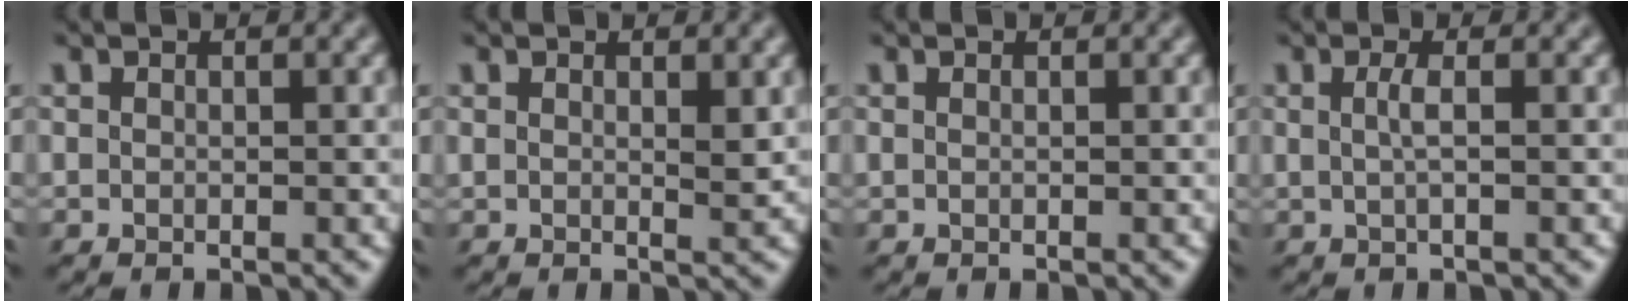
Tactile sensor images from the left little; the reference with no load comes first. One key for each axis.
{"total": 1.7, "fx": 0.8, "fy": 0.7, "fz": 1.4, "tx": -0.041, "ty": -0.002, "tz": 0.014}
{"total": 0.0}
{"total": 1.2, "fx": -0.1, "fy": -0.8, "fz": 0.9, "tx": -0.026, "ty": 0.003, "tz": -0.003}